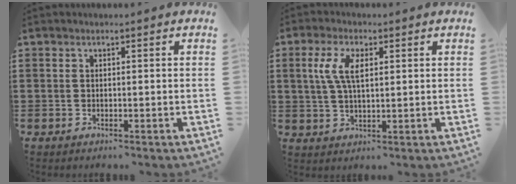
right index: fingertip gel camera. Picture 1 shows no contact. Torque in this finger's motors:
{"motor_torque": [0.75, -0.37, 0.43, 0.15]}